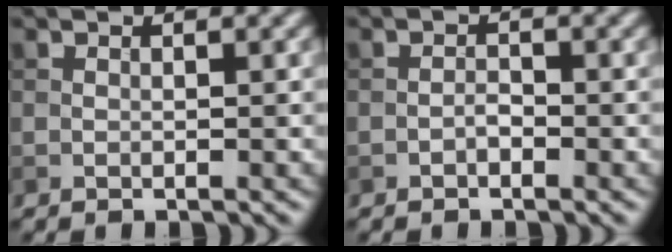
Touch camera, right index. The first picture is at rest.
{"total": 0.8, "force": [-0.5, 0.4, 0.5], "torque": [-0.009, 0.003, -0.011]}